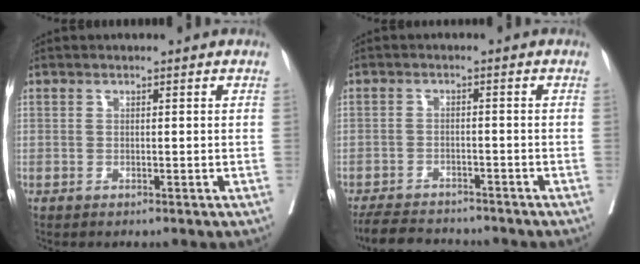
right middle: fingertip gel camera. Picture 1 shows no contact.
{"total": 8.2, "force": [-7.6, 1.8, 2.3], "torque": [-0.035, -0.008, -0.114]}